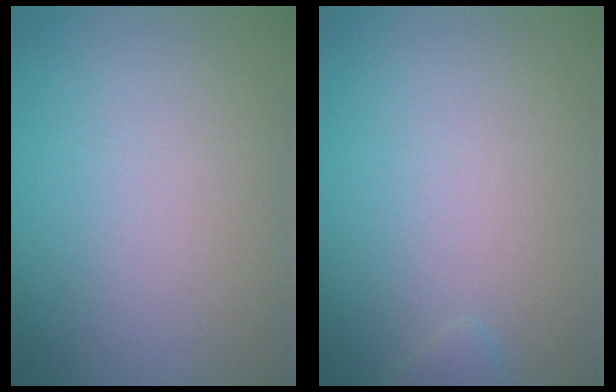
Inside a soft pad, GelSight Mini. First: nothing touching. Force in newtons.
{"total": 0.8, "press": 0.8, "slide": 0.1}